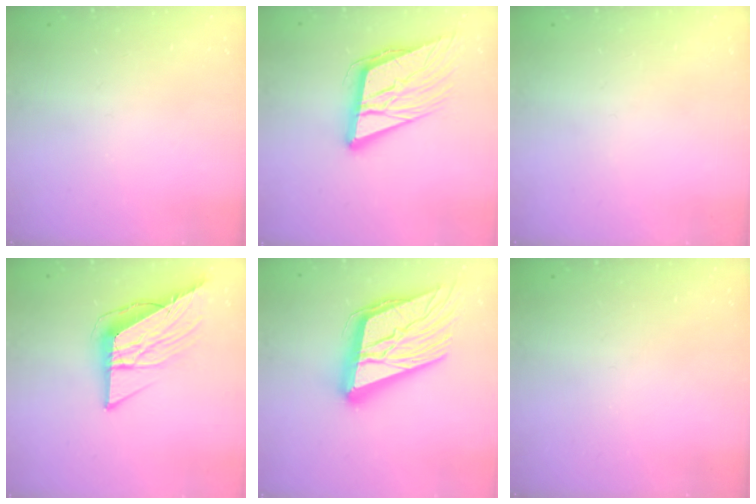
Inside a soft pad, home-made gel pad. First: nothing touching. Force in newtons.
{"total": 15.0, "press": 14.6, "slide": 3.5}
{"total": 0.0}
{"total": 11.4, "press": 11.3, "slide": 1.3}
{"total": 27.8, "press": 27.3, "slide": 5.1}
{"total": 0.0}